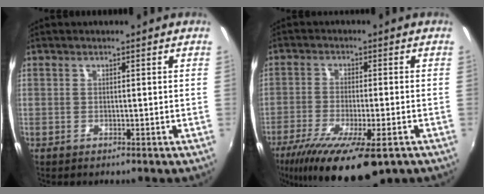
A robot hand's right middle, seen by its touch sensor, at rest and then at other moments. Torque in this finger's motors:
{"motor_torque": [1.32, -0.82, 0.36, 0.21]}